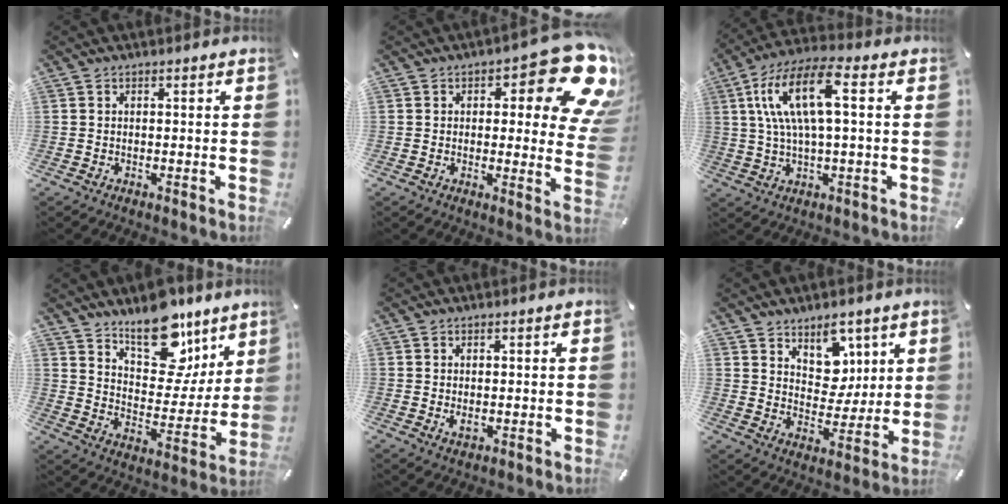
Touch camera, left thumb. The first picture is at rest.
{"total": 17.9, "force": [8.4, 7.0, 14.1], "torque": [-0.174, -0.062, 0.137]}
{"total": 14.5, "force": [3.3, 4.9, 13.2], "torque": [-0.275, 0.000, 0.053]}
{"total": 18.1, "force": [13.5, 9.3, 7.7], "torque": [-0.111, -0.102, 0.241]}
{"total": 1.7, "force": [0.2, 1.0, 1.3], "torque": [-0.019, -0.002, 0.002]}
{"total": 9.7, "force": [5.8, 7.4, 2.5], "torque": [-0.029, -0.047, 0.109]}